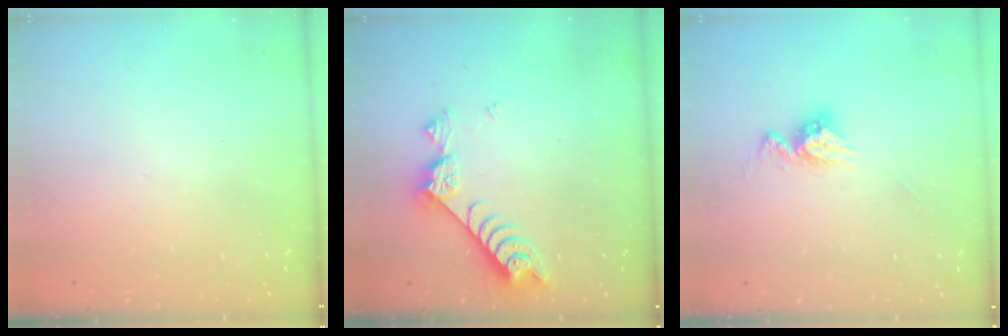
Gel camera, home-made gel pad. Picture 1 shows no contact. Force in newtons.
{"total": 7.7, "press": 7.6, "slide": 1.2}
{"total": 8.7, "press": 8.6, "slide": 0.7}